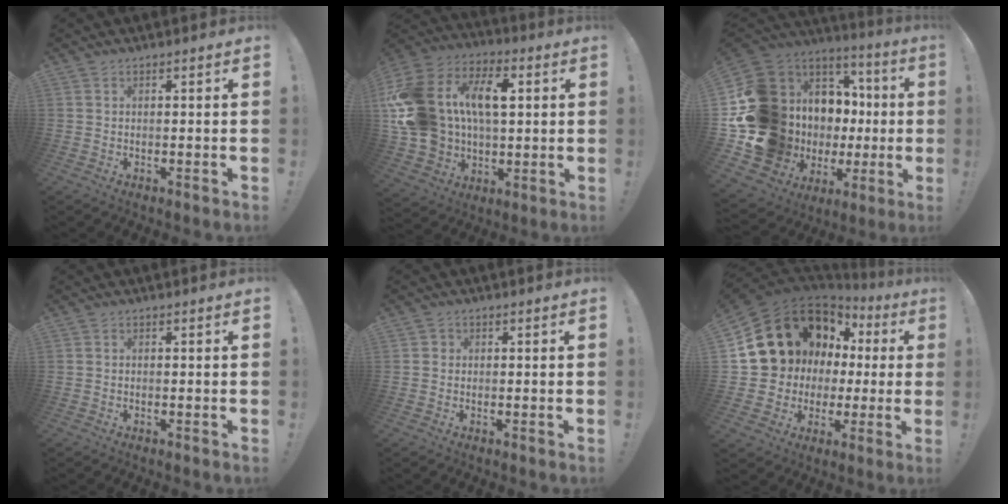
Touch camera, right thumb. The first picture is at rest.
{"total": 24.3, "force": [5.1, 17.2, 16.3], "torque": [-0.323, -0.003, 0.107]}
{"total": 18.9, "force": [0.2, 14.1, 12.6], "torque": [-0.242, -0.063, 0.076]}
{"total": 0.0}
{"total": 1.6, "force": [0.0, 1.6, 0.4], "torque": [-0.007, 0.006, 0.000]}
{"total": 15.9, "force": [7.5, 12.4, 6.6], "torque": [-0.098, -0.056, 0.172]}